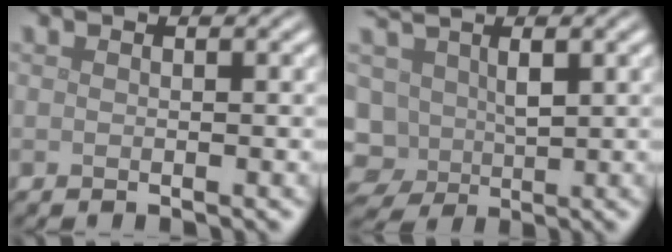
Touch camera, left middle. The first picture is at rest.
{"total": 6.0, "force": [0.3, 4.5, 4.0], "torque": [-0.101, -0.004, 0.008]}